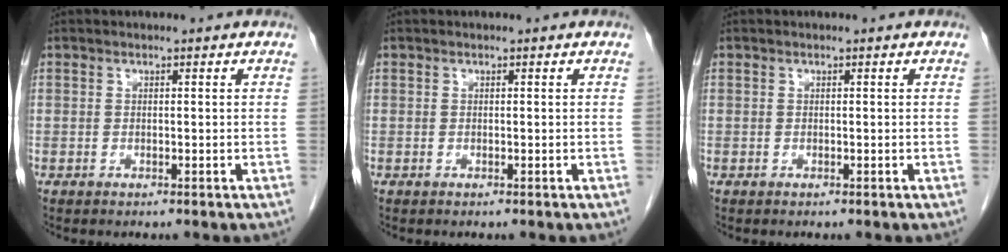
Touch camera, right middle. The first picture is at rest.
{"total": 0.0}
{"total": 0.0}